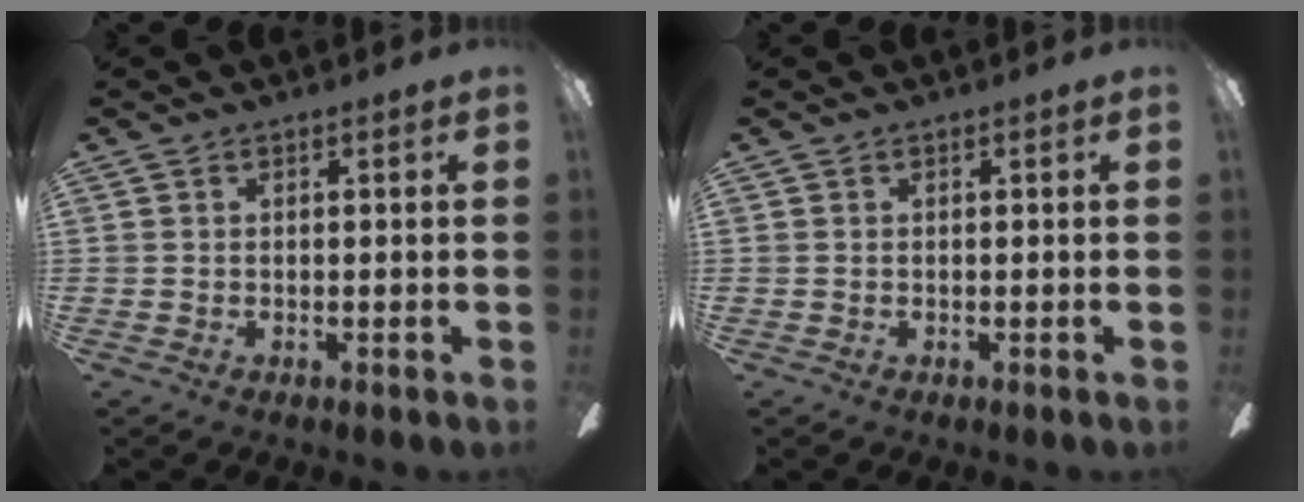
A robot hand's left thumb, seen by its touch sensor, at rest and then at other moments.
{"total": 0.0}